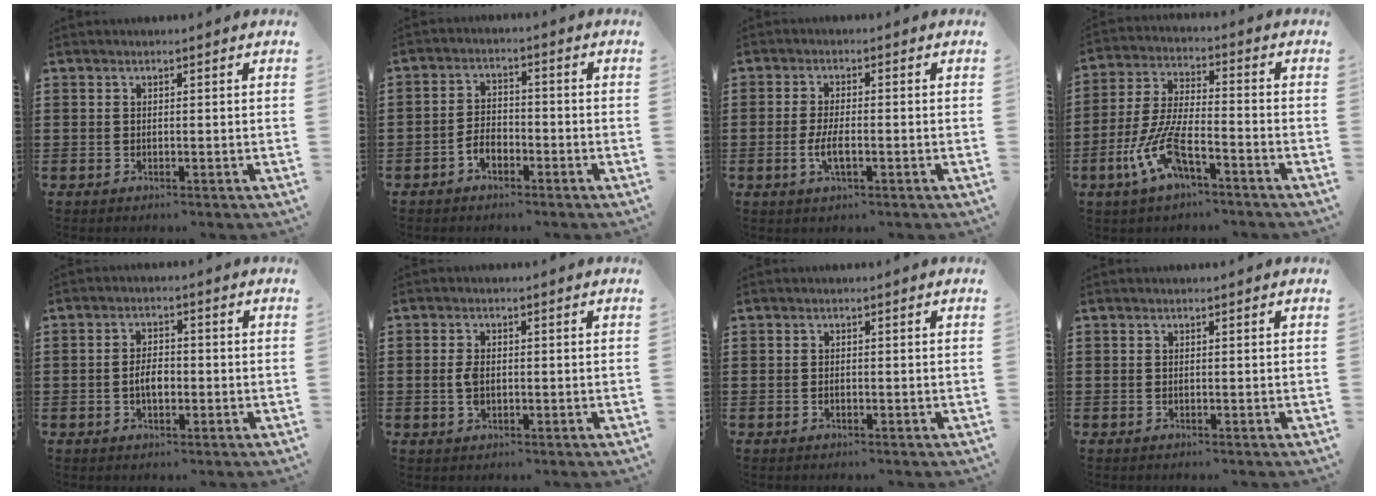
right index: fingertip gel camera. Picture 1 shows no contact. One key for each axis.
{"total": 3.2, "fx": -2.0, "fy": 2.0, "fz": 1.6, "tx": -0.039, "ty": 0.005, "tz": -0.041}
{"total": 3.8, "fx": -1.1, "fy": 1.3, "fz": 3.5, "tx": -0.073, "ty": 0.000, "tz": -0.023}
{"total": 9.5, "fx": -4.9, "fy": 3.2, "fz": 7.5, "tx": -0.183, "ty": -0.007, "tz": -0.097}
{"total": 3.5, "fx": -0.7, "fy": 1.7, "fz": 2.9, "tx": -0.048, "ty": 0.001, "tz": -0.015}
{"total": 2.9, "fx": -0.3, "fy": 1.6, "fz": 2.4, "tx": -0.060, "ty": -0.003, "tz": -0.009}
{"total": 0.5, "fx": -0.3, "fy": 0.3, "fz": 0.3, "tx": -0.008, "ty": -0.002, "tz": -0.004}
{"total": 0.0}